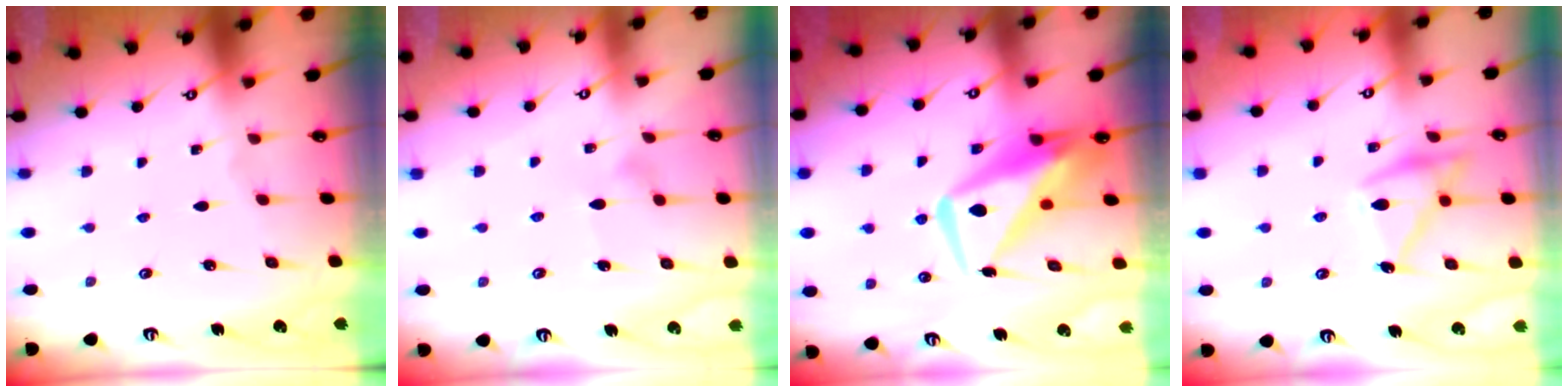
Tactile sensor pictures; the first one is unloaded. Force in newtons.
{"total": 6.7, "press": 6.7, "slide": 0.4}
{"total": 11.2, "press": 11.1, "slide": 1.7}
{"total": 16.7, "press": 16.6, "slide": 1.1}